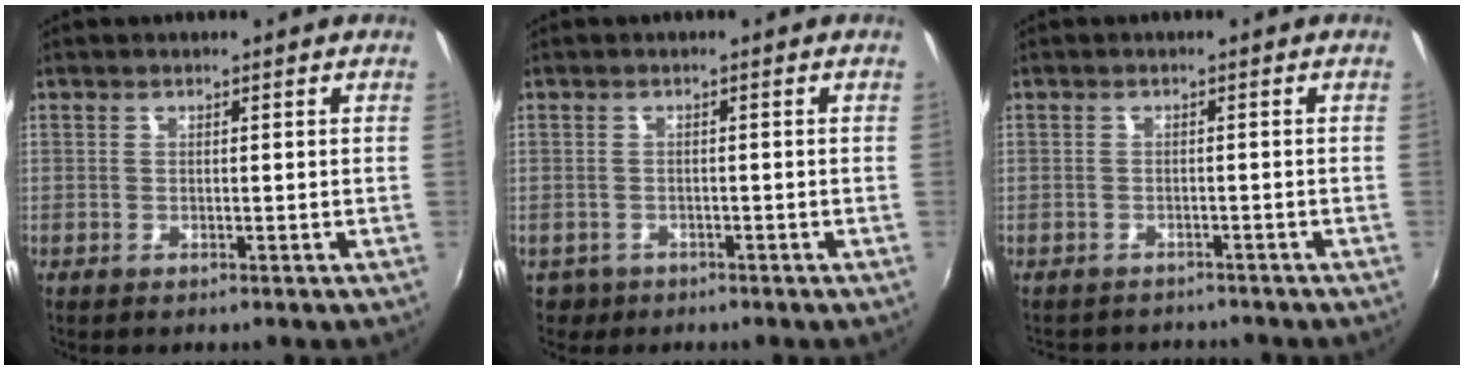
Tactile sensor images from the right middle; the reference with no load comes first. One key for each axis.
{"total": 2.8, "fx": -1.6, "fy": 2.2, "fz": 0.6, "tx": -0.019, "ty": -0.003, "tz": -0.023}
{"total": 4.4, "fx": -3.9, "fy": 2.0, "fz": 0.5, "tx": -0.020, "ty": 0.000, "tz": -0.059}